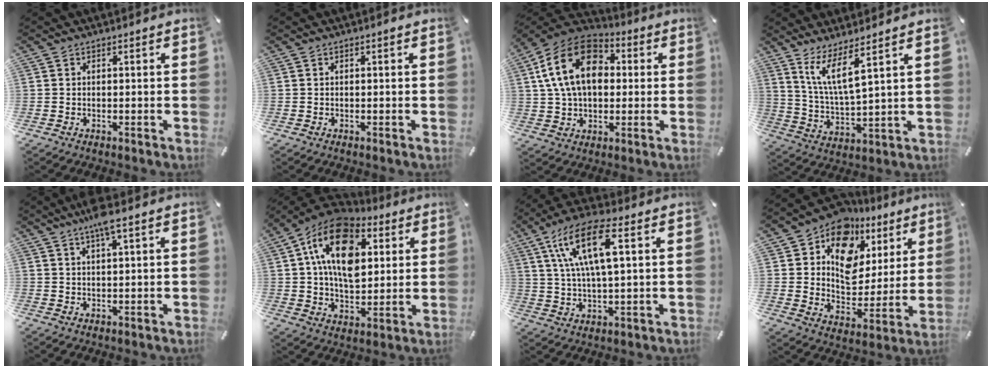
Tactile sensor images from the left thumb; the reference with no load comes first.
{"total": 0.0}
{"total": 18.0, "force": [3.5, 12.9, 11.9], "torque": [-0.236, 0.007, 0.060]}
{"total": 8.9, "force": [6.5, 1.4, 5.9], "torque": [-0.137, -0.025, 0.119]}
{"total": 5.2, "force": [3.3, 0.6, 3.9], "torque": [-0.085, -0.002, 0.056]}
{"total": 18.9, "force": [6.3, 12.1, 13.0], "torque": [-0.240, -0.015, 0.110]}
{"total": 14.4, "force": [5.3, 5.0, 12.4], "torque": [-0.261, 0.006, 0.091]}
{"total": 13.9, "force": [7.3, 10.3, 5.8], "torque": [-0.095, -0.060, 0.135]}